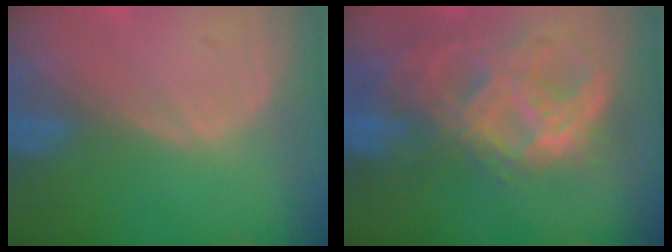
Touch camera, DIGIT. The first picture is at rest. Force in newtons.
{"total": 11.3, "press": 9.6, "slide": 6.1}